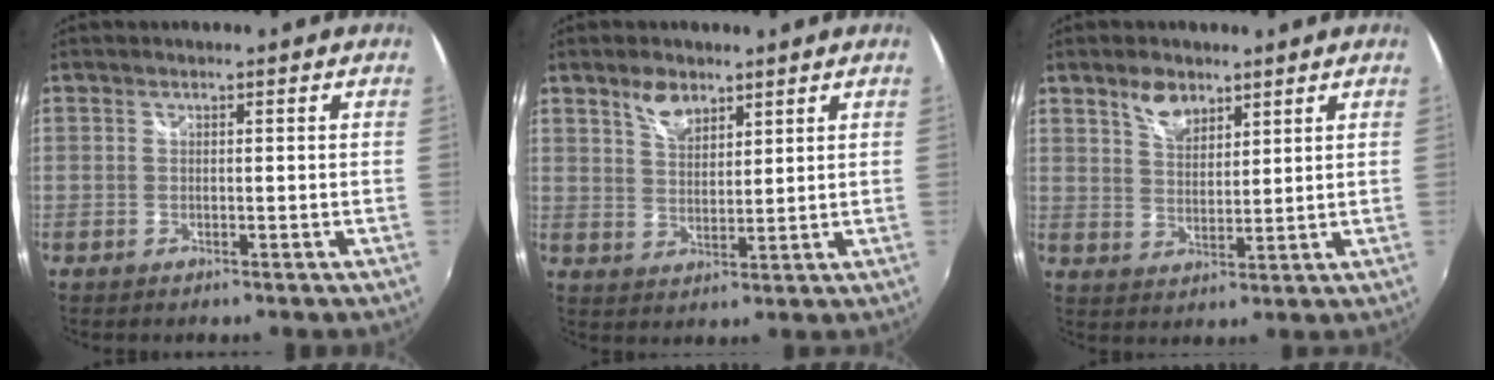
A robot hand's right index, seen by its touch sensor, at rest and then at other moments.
{"total": 5.3, "force": [3.7, 2.7, 2.8], "torque": [-0.041, 0.006, 0.068]}
{"total": 5.6, "force": [3.8, 2.9, 2.8], "torque": [-0.041, 0.005, 0.071]}